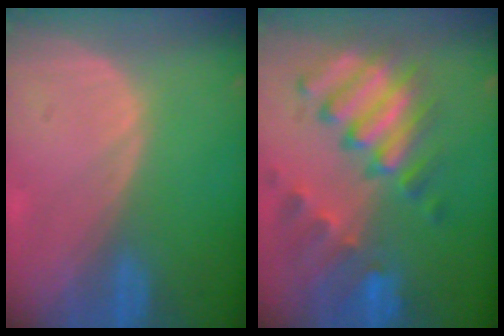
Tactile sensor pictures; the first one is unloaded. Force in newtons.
{"total": 10.8, "press": 9.3, "slide": 5.6}